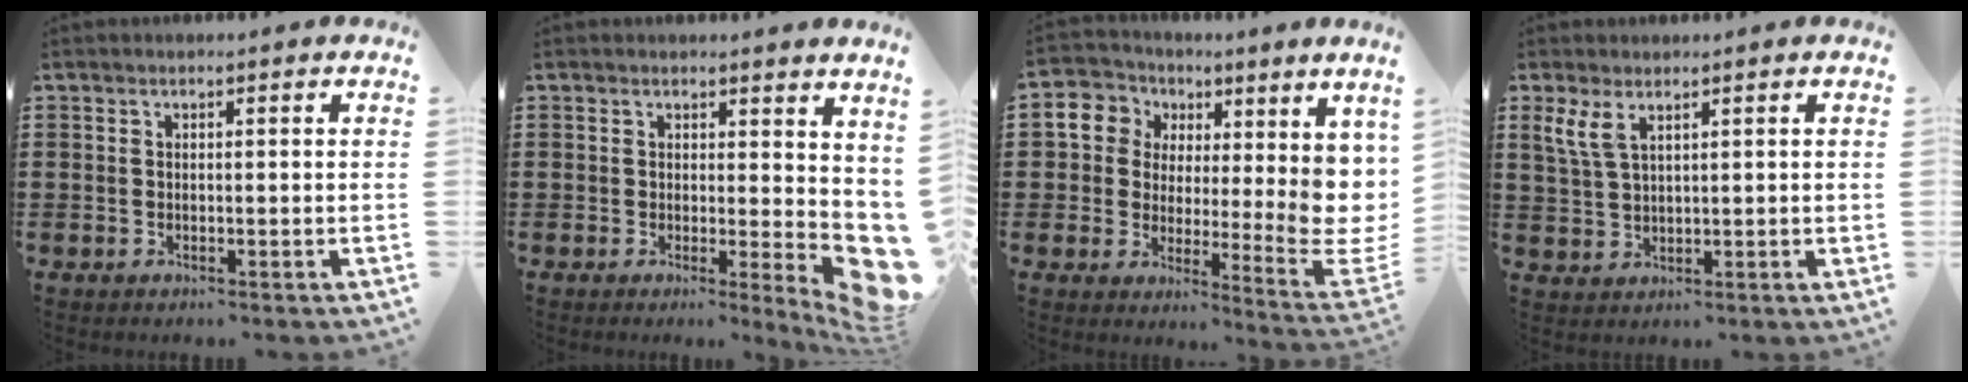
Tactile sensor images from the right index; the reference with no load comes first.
{"total": 3.7, "force": [0.7, 2.3, 2.8], "torque": [-0.031, -0.011, 0.012]}
{"total": 7.2, "force": [3.1, 6.1, 2.3], "torque": [-0.062, -0.030, 0.064]}
{"total": 3.6, "force": [2.0, 1.2, 2.8], "torque": [-0.069, 0.000, 0.034]}